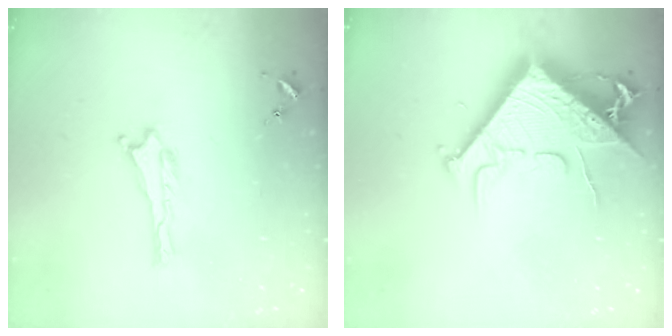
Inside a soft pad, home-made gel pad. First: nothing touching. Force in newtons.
{"total": 12.9, "press": 12.8, "slide": 1.4}